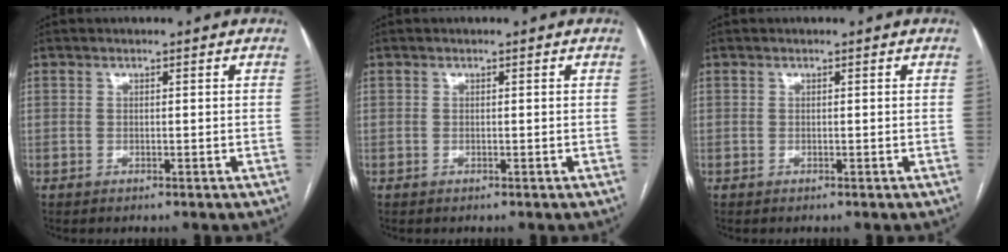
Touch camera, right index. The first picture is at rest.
{"total": 0.0}
{"total": 0.0}